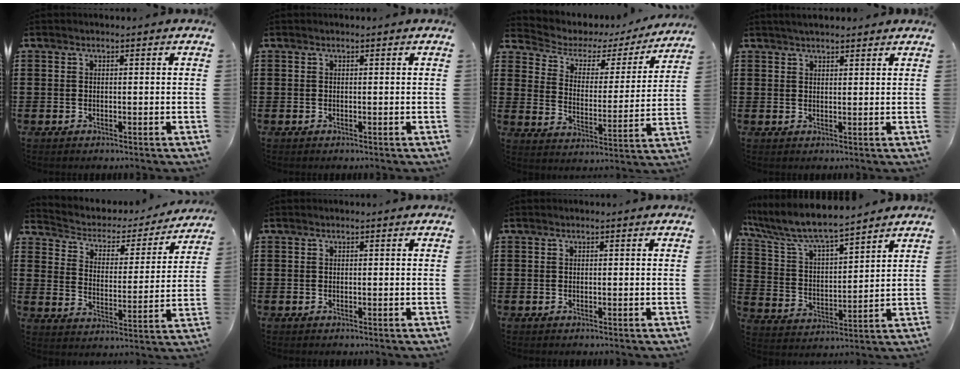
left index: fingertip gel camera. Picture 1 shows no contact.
{"total": 0.0}
{"total": 3.6, "force": [2.4, 2.3, 1.4], "torque": [-0.047, -0.015, 0.030]}
{"total": 2.0, "force": [1.9, 0.3, 0.6], "torque": [-0.014, 0.005, 0.036]}
{"total": 2.6, "force": [2.1, 1.5, 0.5], "torque": [-0.029, -0.018, 0.025]}
{"total": 0.0}
{"total": 0.0}
{"total": 7.3, "force": [6.5, 1.1, 3.1], "torque": [-0.091, -0.037, 0.108]}